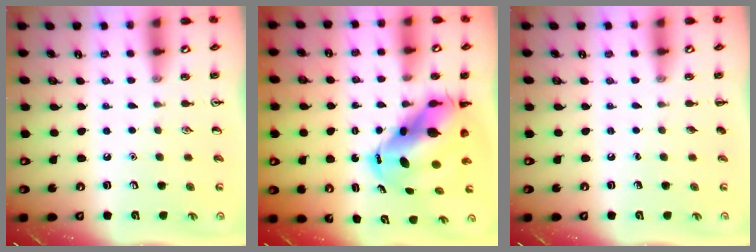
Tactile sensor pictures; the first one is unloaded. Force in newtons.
{"total": 10.9, "press": 10.5, "slide": 3.0}
{"total": 0.0}